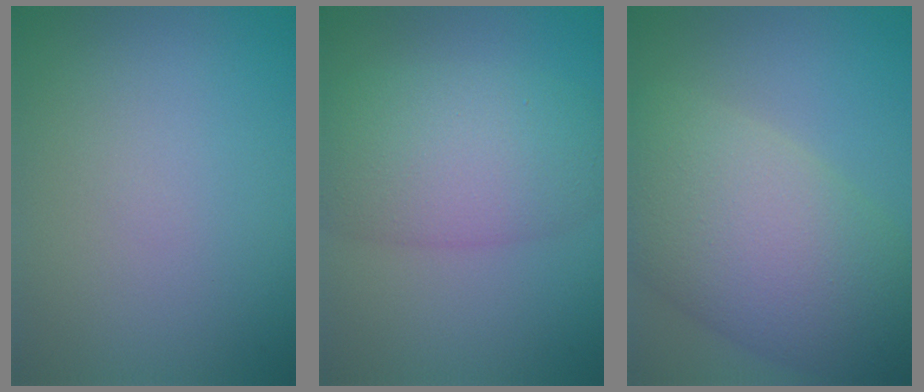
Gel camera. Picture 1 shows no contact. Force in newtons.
{"total": 7.3, "press": 7.3, "slide": 0.5}
{"total": 11.5, "press": 11.5, "slide": 0.4}